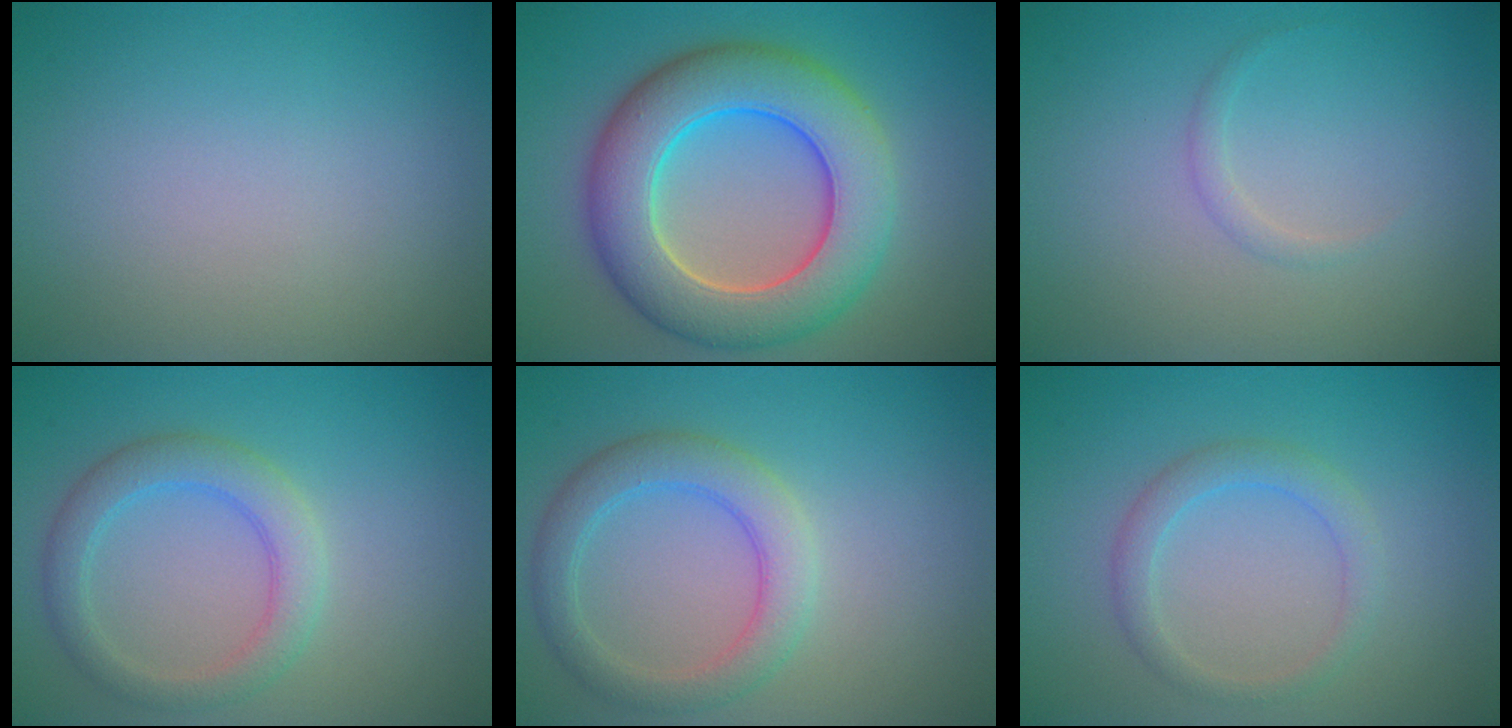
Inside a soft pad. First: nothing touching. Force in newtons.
{"total": 10.0, "press": 10.0, "slide": 0.4}
{"total": 0.8, "press": 0.8, "slide": 0.1}
{"total": 3.4, "press": 3.4, "slide": 0.1}
{"total": 3.8, "press": 3.8, "slide": 0.2}
{"total": 2.2, "press": 2.2, "slide": 0.0}